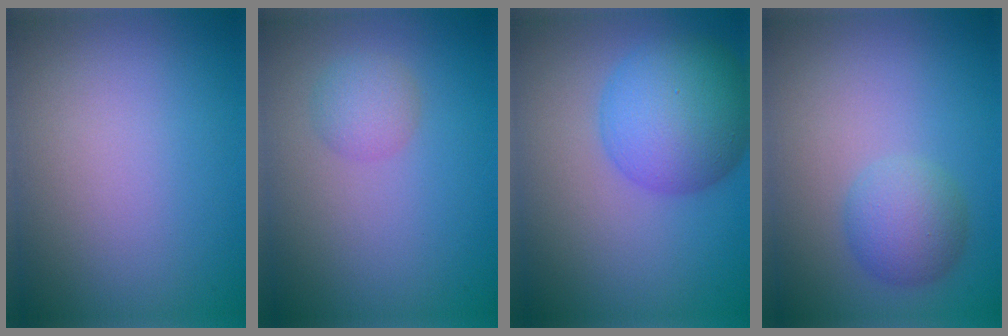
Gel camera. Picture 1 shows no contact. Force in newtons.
{"total": 1.6, "press": 1.6, "slide": 0.2}
{"total": 7.5, "press": 7.5, "slide": 0.3}
{"total": 3.2, "press": 3.2, "slide": 0.1}